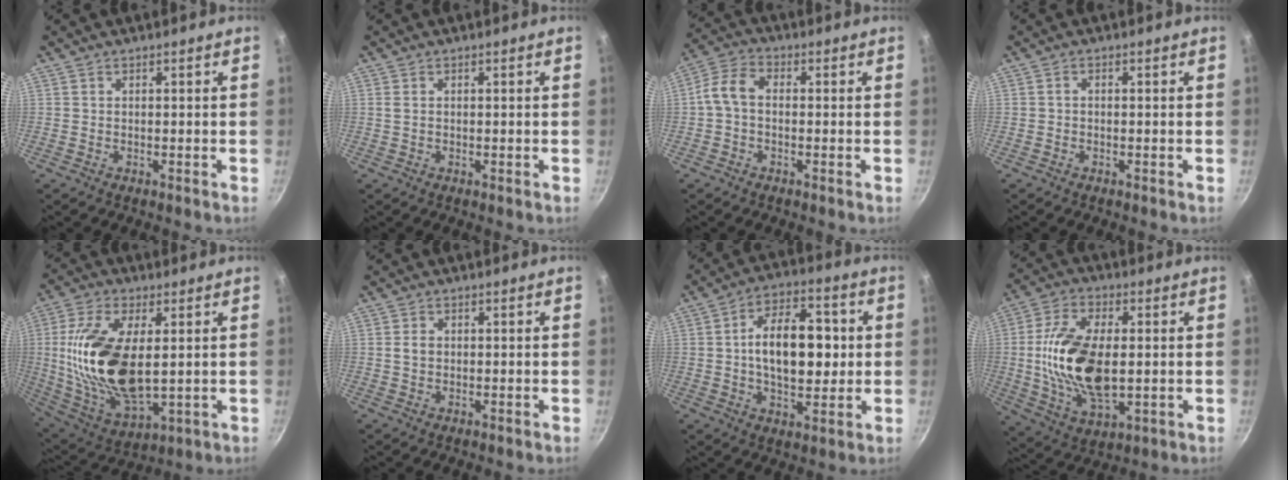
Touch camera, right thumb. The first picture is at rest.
{"total": 0.9, "force": [0.1, 0.6, 0.7], "torque": [-0.018, 0.001, 0.002]}
{"total": 6.5, "force": [-0.3, 4.3, 4.8], "torque": [-0.091, 0.022, -0.016]}
{"total": 0.7, "force": [-0.2, 0.5, 0.5], "torque": [-0.005, 0.002, -0.009]}
{"total": 21.0, "force": [1.5, 10.1, 18.3], "torque": [-0.365, -0.018, 0.040]}
{"total": 2.0, "force": [0.1, 1.6, 1.3], "torque": [-0.022, 0.004, 0.002]}
{"total": 15.4, "force": [1.0, 8.6, 12.8], "torque": [-0.176, 0.015, 0.011]}
{"total": 18.2, "force": [0.1, 9.4, 15.6], "torque": [-0.302, -0.007, 0.008]}